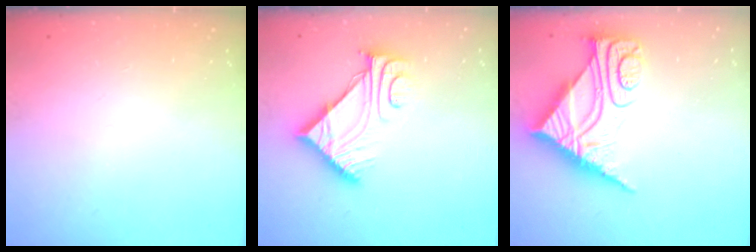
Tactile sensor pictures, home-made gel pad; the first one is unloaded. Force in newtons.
{"total": 10.3, "press": 10.2, "slide": 0.9}
{"total": 13.6, "press": 13.5, "slide": 1.4}